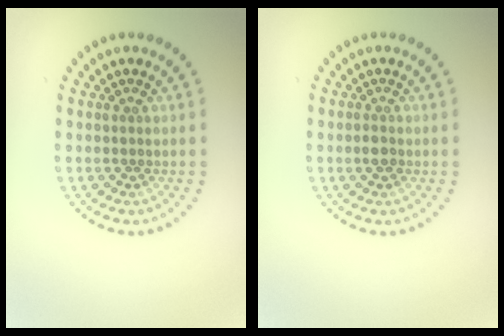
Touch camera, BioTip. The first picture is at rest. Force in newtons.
{"total": 1.1, "press": 1.0, "slide": 0.3}